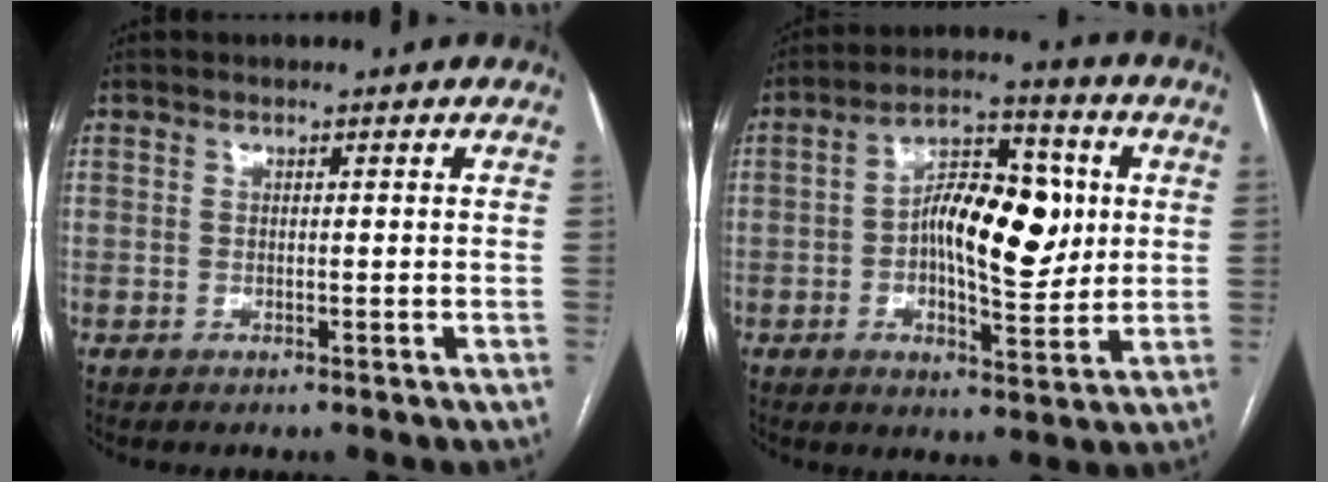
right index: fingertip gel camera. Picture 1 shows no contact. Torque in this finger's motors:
{"motor_torque": [0.89, -0.31, 0.62, 0.13]}